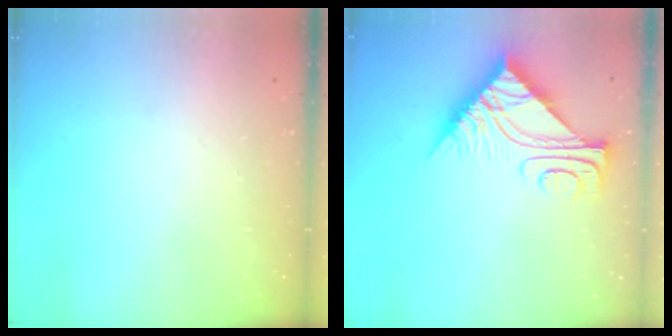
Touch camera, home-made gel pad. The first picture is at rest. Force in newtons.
{"total": 9.0, "press": 9.0, "slide": 0.9}